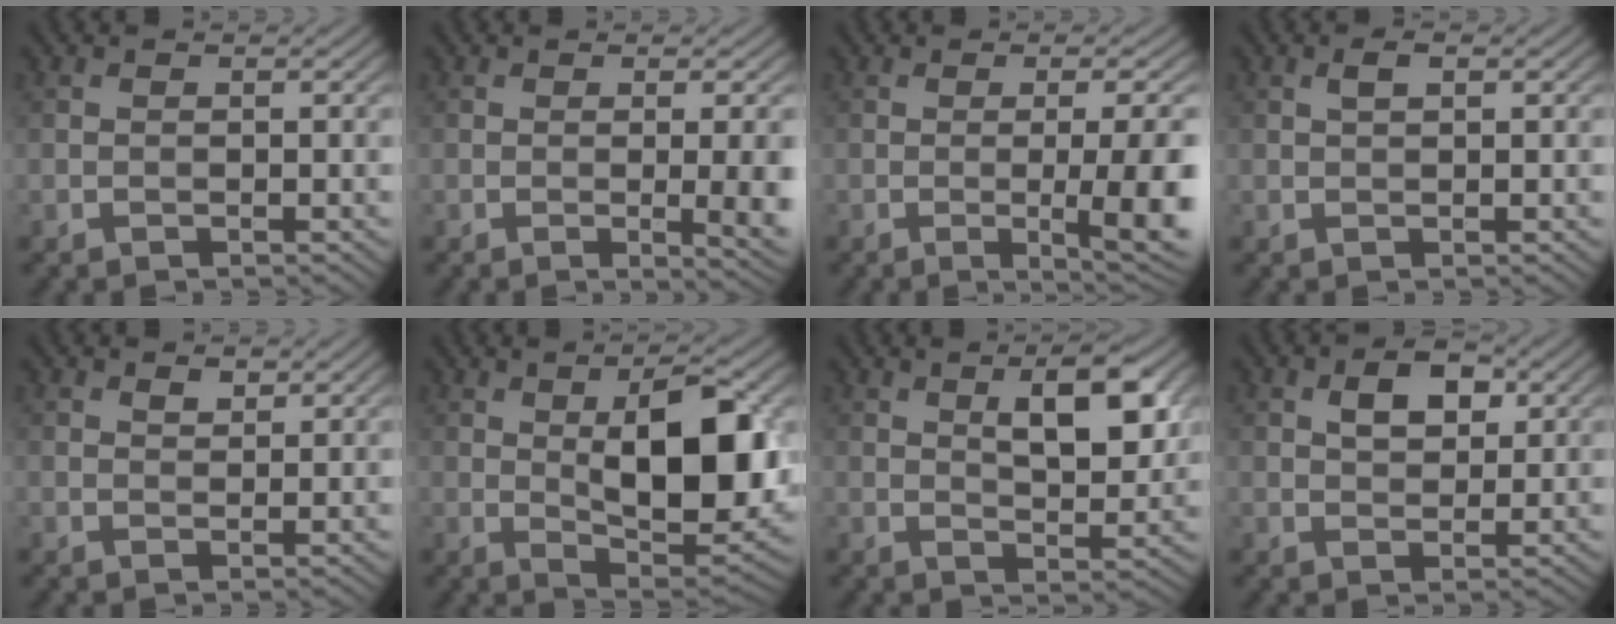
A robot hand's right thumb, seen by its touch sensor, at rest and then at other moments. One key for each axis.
{"total": 5.6, "fx": -0.5, "fy": 1.3, "fz": 5.4, "tx": -0.074, "ty": -0.004, "tz": -0.002}
{"total": 9.5, "fx": -1.5, "fy": 2.0, "fz": 9.1, "tx": -0.119, "ty": -0.002, "tz": -0.017}
{"total": 1.4, "fx": 0.5, "fy": 0.5, "fz": 1.2, "tx": -0.025, "ty": 0.001, "tz": 0.009}
{"total": 1.3, "fx": 0.9, "fy": 0.6, "fz": 0.6, "tx": -0.011, "ty": -0.003, "tz": 0.018}
{"total": 13.2, "fx": 1.9, "fy": 5.5, "fz": 11.9, "tx": -0.175, "ty": -0.003, "tz": 0.033}
{"total": 8.0, "fx": 2.8, "fy": 3.2, "fz": 6.8, "tx": -0.102, "ty": 0.003, "tz": 0.045}
{"total": 4.3, "fx": 1.6, "fy": 2.5, "fz": 3.1, "tx": -0.053, "ty": 0.003, "tz": 0.026}